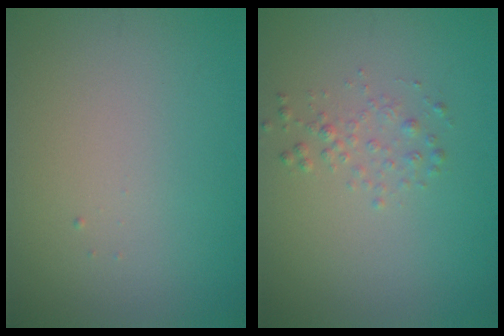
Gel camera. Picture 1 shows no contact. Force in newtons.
{"total": 1.3, "press": 1.3, "slide": 0.0}